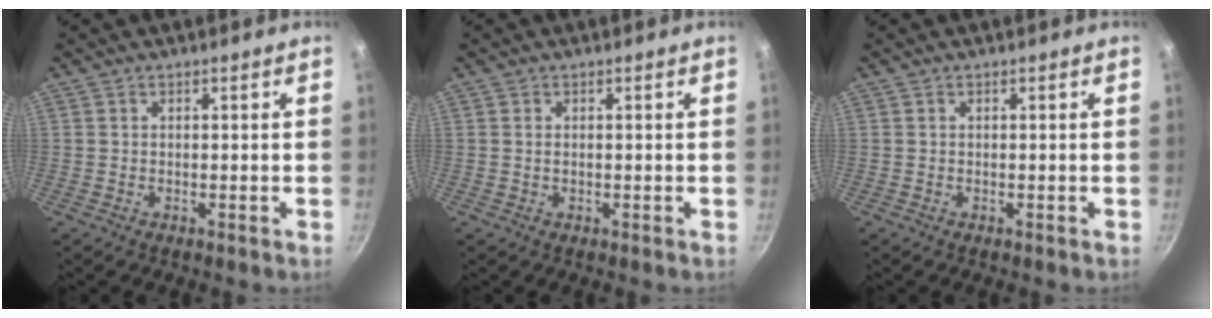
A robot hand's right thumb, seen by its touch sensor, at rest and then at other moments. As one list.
[{"total": 0.7, "force": [0.2, 0.5, 0.4], "torque": [-0.006, 0.002, 0.003]}, {"total": 0.0}]